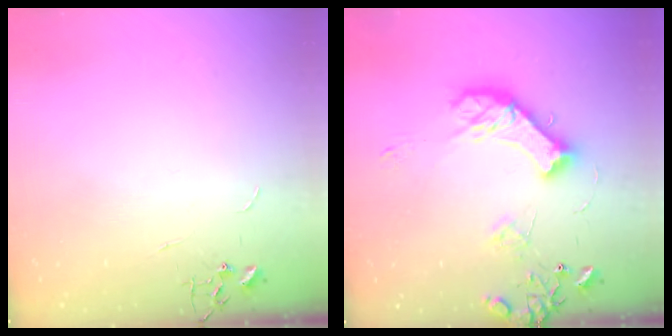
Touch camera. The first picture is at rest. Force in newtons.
{"total": 14.3, "press": 14.2, "slide": 2.0}